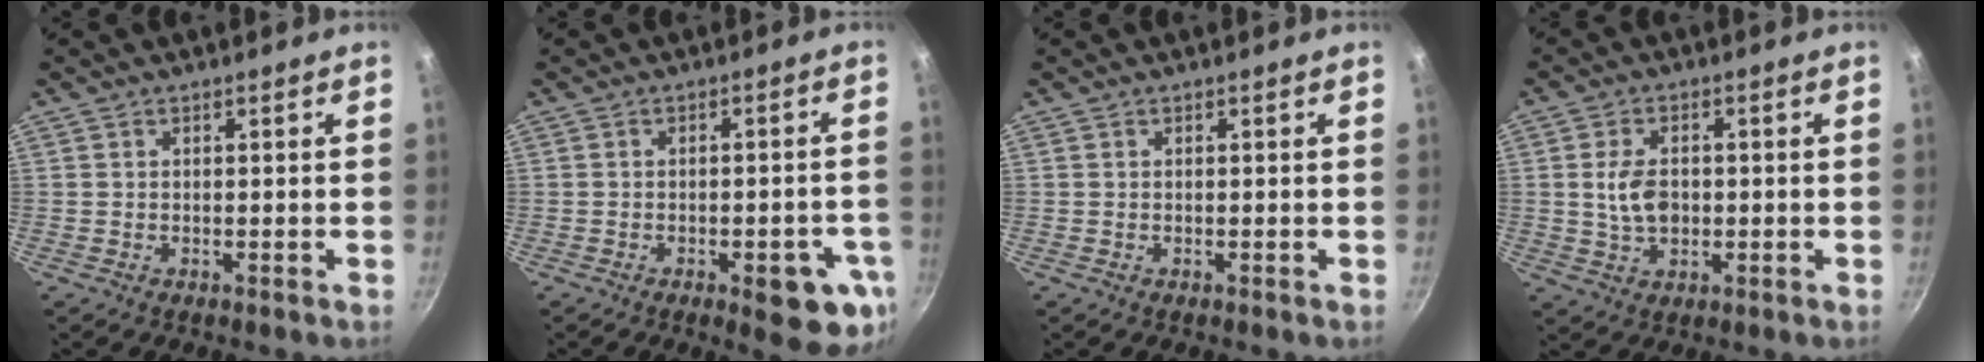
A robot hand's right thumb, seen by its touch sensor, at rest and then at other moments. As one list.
[{"total": 10.1, "force": [-3.7, 3.7, 8.6], "torque": [-0.079, 0.012, -0.042]}, {"total": 0.0}, {"total": 6.4, "force": [0.0, 4.3, 4.8], "torque": [-0.077, 0.003, 0.001]}]